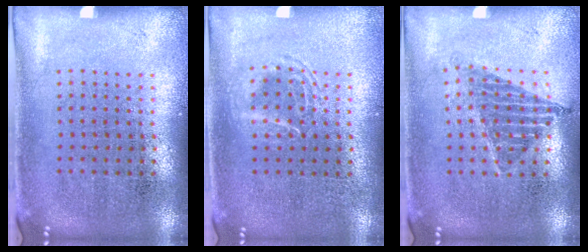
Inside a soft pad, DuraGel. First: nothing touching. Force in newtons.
{"total": 1.6, "press": 1.6, "slide": 0.2}
{"total": 1.1, "press": 0.9, "slide": 0.6}